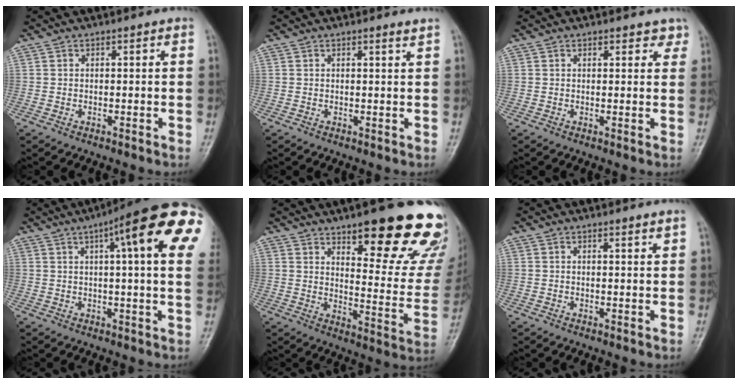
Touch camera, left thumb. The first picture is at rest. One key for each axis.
{"total": 0.8, "fx": 0.7, "fy": -0.2, "fz": 0.4, "tx": -0.014, "ty": -0.008, "tz": 0.011}
{"total": 2.4, "fx": 1.8, "fy": 1.2, "fz": 1.1, "tx": 0.009, "ty": -0.007, "tz": 0.016}
{"total": 20.0, "fx": 7.2, "fy": 3.8, "fz": 18.3, "tx": -0.235, "ty": 0.012, "tz": 0.085}
{"total": 23.8, "fx": 15.3, "fy": 6.9, "fz": 16.9, "tx": -0.174, "ty": -0.088, "tz": 0.203}
{"total": 1.2, "fx": 0.8, "fy": 0.0, "fz": 0.8, "tx": -0.009, "ty": -0.006, "tz": 0.013}